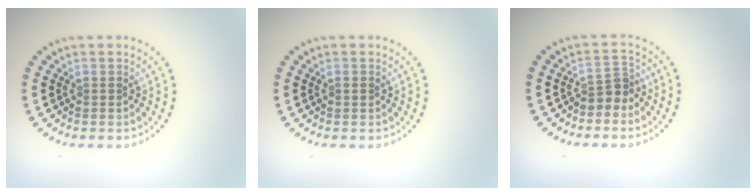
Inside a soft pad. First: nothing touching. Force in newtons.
{"total": 0.6, "press": 0.6, "slide": 0.1}
{"total": 2.2, "press": 1.7, "slide": 1.4}